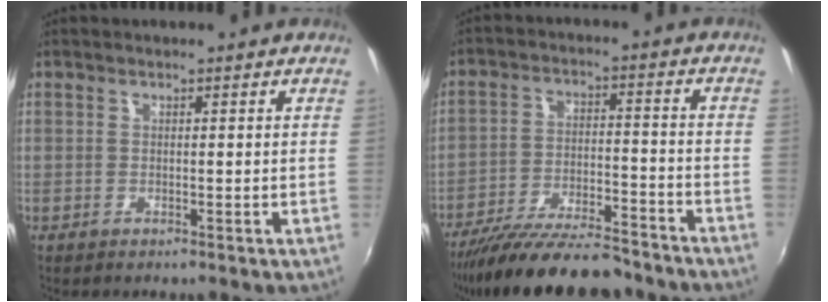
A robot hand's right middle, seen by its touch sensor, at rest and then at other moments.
{"total": 19.1, "force": [-16.4, 3.8, 9.0], "torque": [-0.173, -0.032, -0.254]}